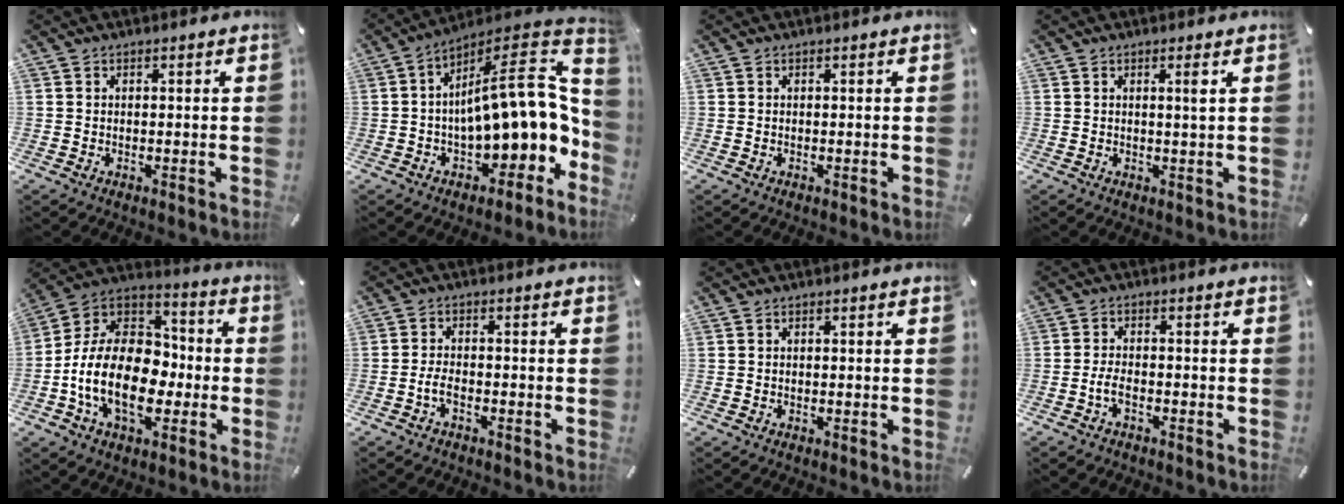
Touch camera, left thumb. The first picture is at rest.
{"total": 15.4, "force": [0.4, 8.8, 12.6], "torque": [-0.148, -0.033, 0.009]}
{"total": 0.0}
{"total": 2.1, "force": [0.6, -0.1, 2.0], "torque": [-0.040, -0.003, 0.008]}
{"total": 18.7, "force": [-5.2, 13.1, 12.3], "torque": [-0.260, 0.009, -0.092]}
{"total": 3.4, "force": [-1.9, 1.5, 2.4], "torque": [-0.054, 0.007, -0.038]}
{"total": 0.0}
{"total": 3.7, "force": [-2.0, 1.8, 2.6], "torque": [-0.057, 0.007, -0.038]}